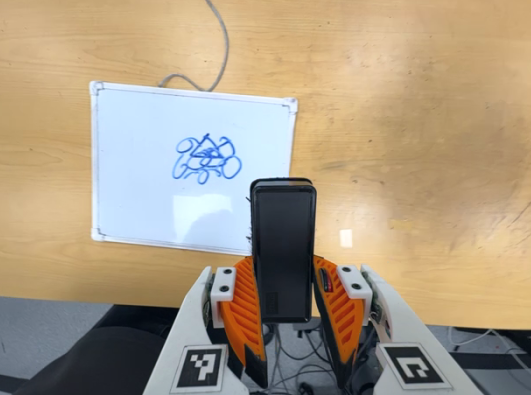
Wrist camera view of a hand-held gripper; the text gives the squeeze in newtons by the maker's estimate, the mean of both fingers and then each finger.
{"total": 6.1, "left": 4.5, "right": 7.8}